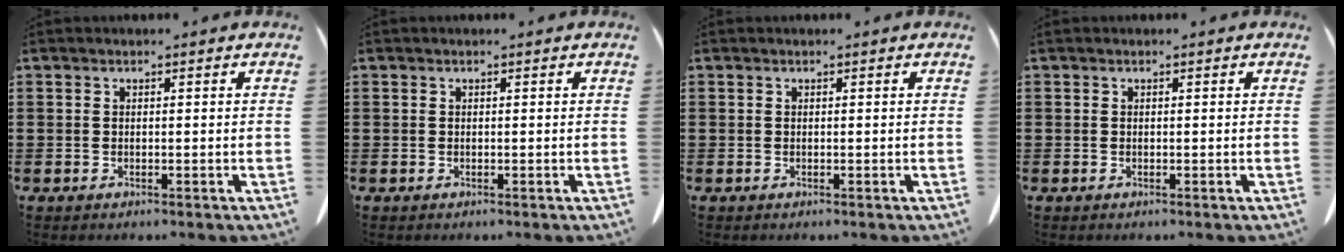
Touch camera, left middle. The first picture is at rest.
{"total": 0.0}
{"total": 0.0}
{"total": 0.0}